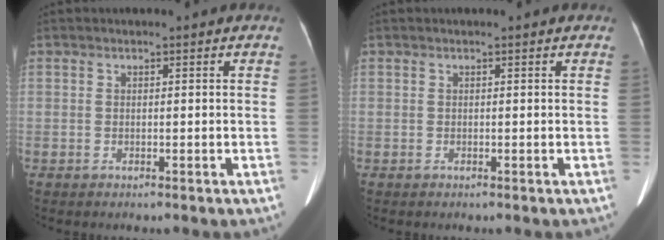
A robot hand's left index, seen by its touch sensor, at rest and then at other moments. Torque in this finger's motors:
{"motor_torque": [-0.02, 0.00, -0.02, -0.01]}